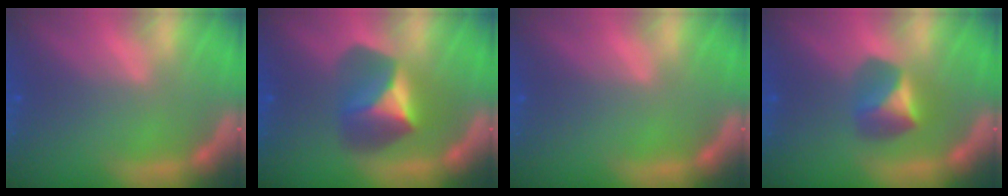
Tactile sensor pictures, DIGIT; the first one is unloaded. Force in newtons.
{"total": 5.4}
{"total": 0.0}
{"total": 3.4}